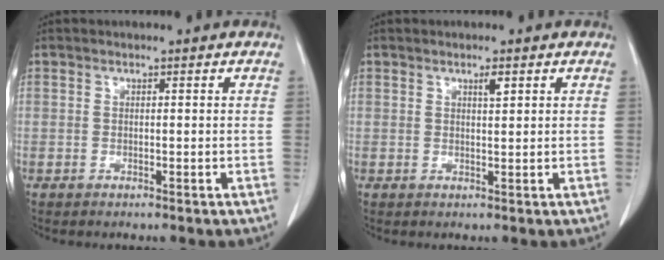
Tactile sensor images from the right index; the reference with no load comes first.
{"total": 1.4, "force": [0.8, 0.2, 1.1], "torque": [-0.022, -0.003, 0.013]}